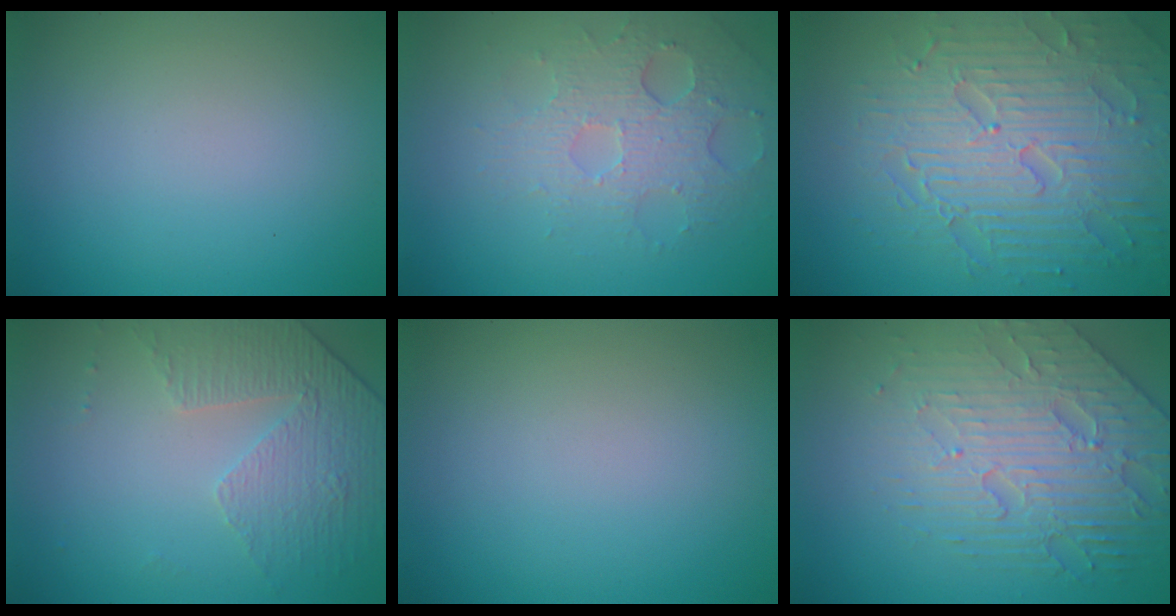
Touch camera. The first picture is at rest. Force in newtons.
{"total": 3.6, "press": 3.3, "slide": 1.4}
{"total": 8.2, "press": 6.1, "slide": 5.5}
{"total": 4.7, "press": 3.1, "slide": 3.5}
{"total": 0.0}
{"total": 6.0, "press": 4.9, "slide": 3.5}